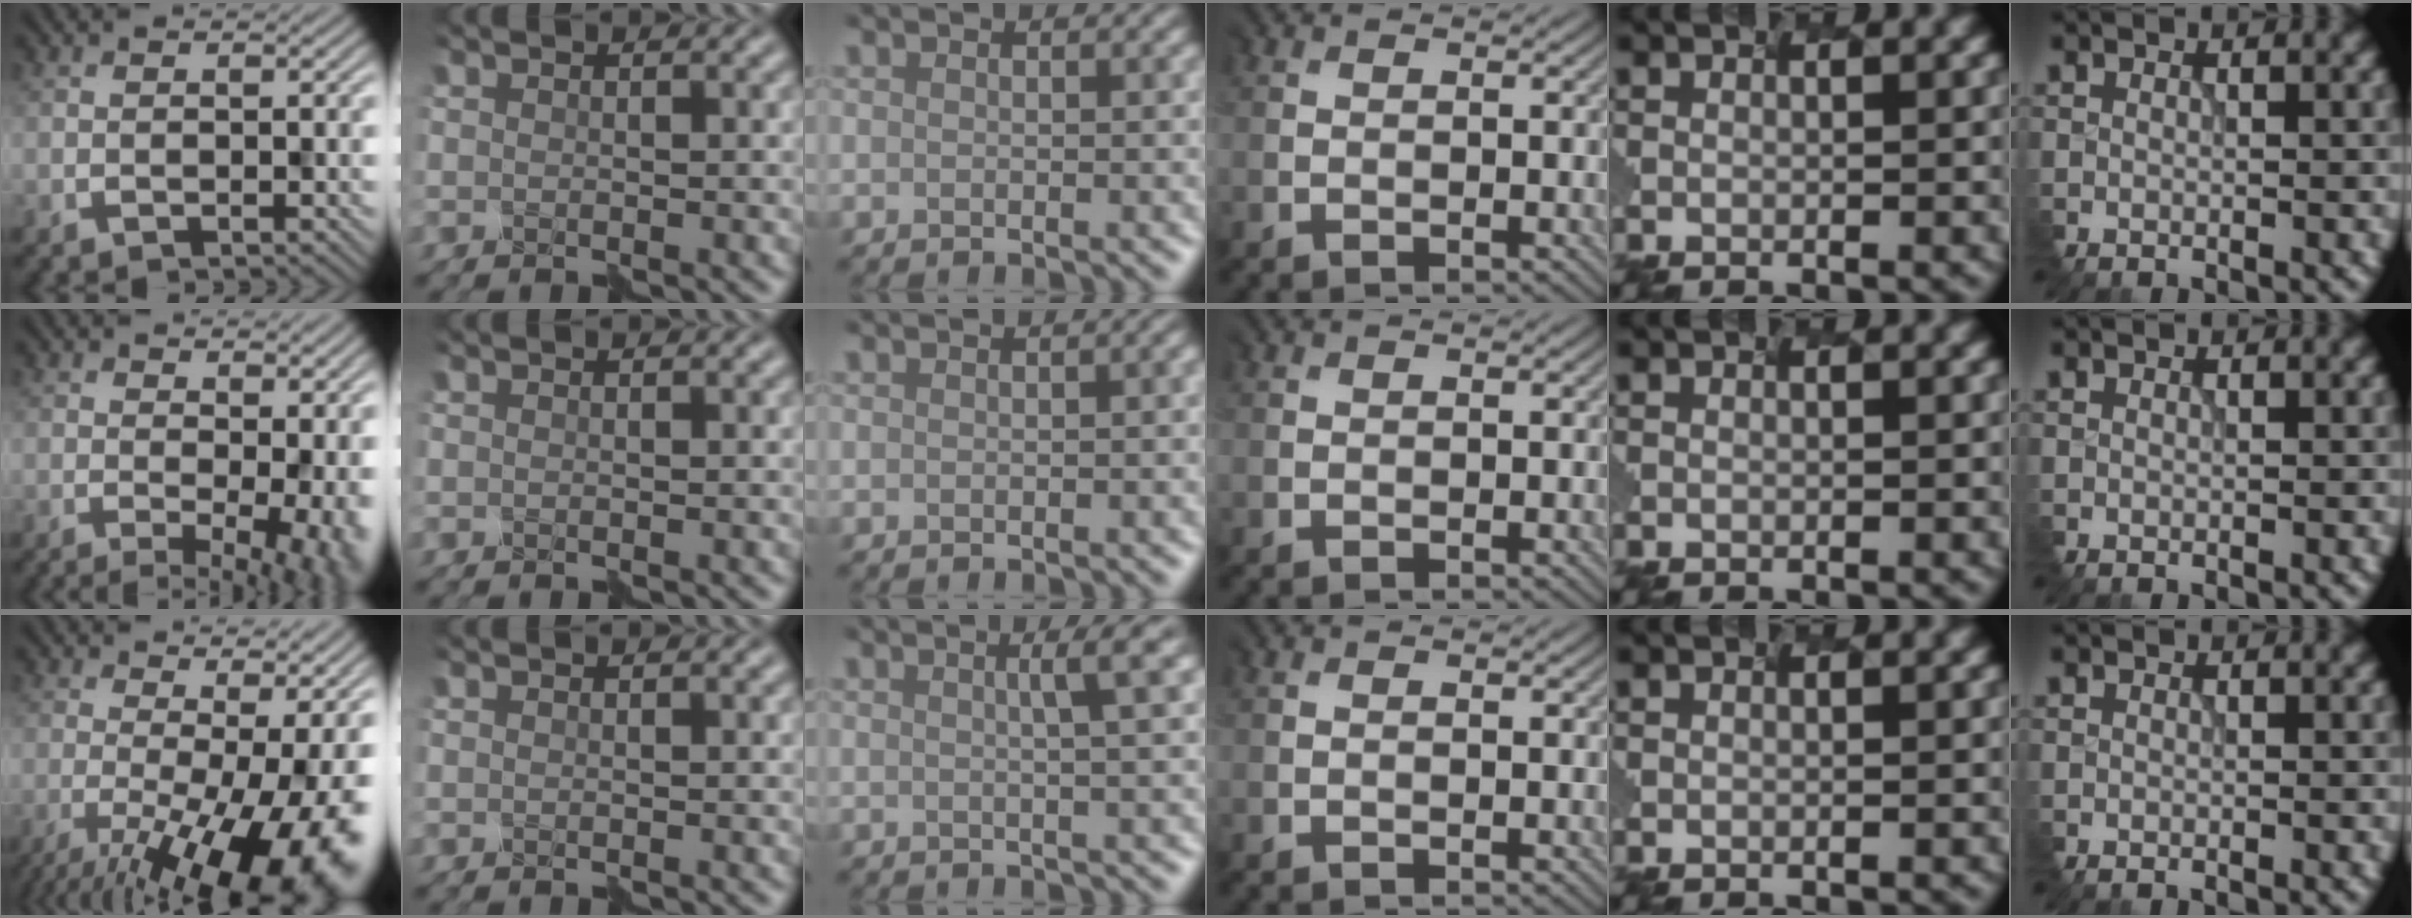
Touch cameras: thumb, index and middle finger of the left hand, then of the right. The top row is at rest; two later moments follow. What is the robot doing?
{"motion": "assemble", "object": "spray bottle"}